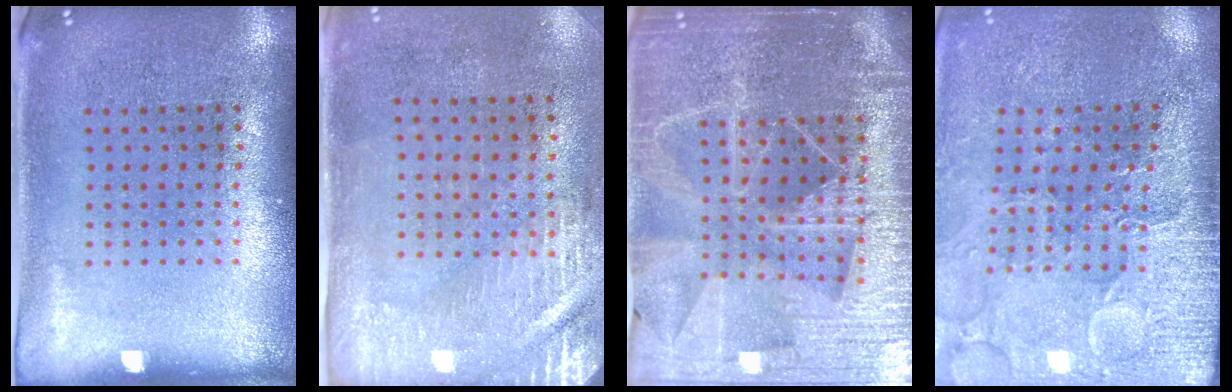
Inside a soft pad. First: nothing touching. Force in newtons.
{"total": 2.9, "press": 2.5, "slide": 1.5}
{"total": 5.3, "press": 4.8, "slide": 2.3}
{"total": 3.4, "press": 3.4, "slide": 0.4}